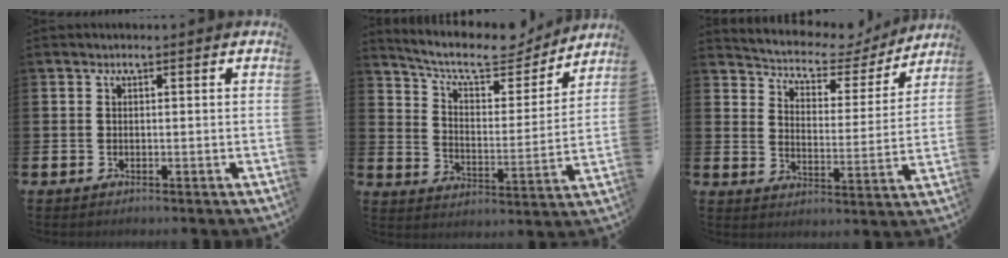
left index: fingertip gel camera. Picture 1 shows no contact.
{"total": 9.9, "force": [8.8, 2.9, 3.6], "torque": [-0.091, -0.060, 0.149]}
{"total": 5.5, "force": [5.0, 2.0, 0.9], "torque": [-0.055, -0.040, 0.081]}